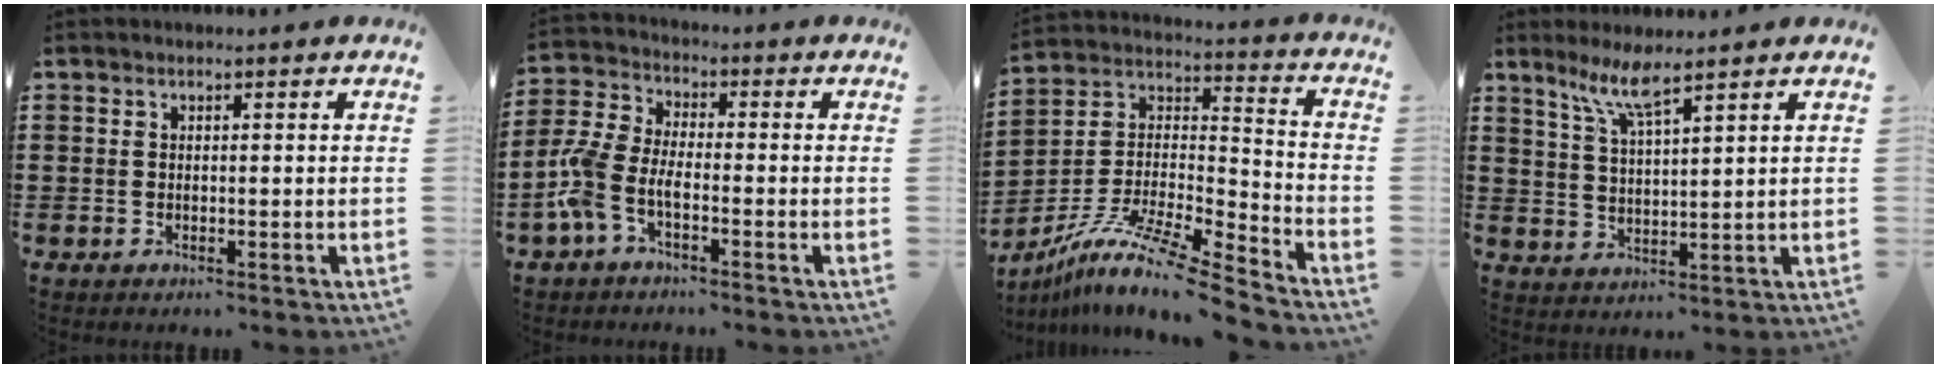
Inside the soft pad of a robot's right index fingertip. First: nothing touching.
{"total": 5.9, "force": [-3.3, 2.5, 4.3], "torque": [-0.125, -0.010, -0.072]}
{"total": 12.2, "force": [-9.9, 0.5, 7.1], "torque": [-0.136, 0.005, -0.192]}
{"total": 5.5, "force": [4.1, 0.3, 3.7], "torque": [-0.084, -0.005, 0.071]}